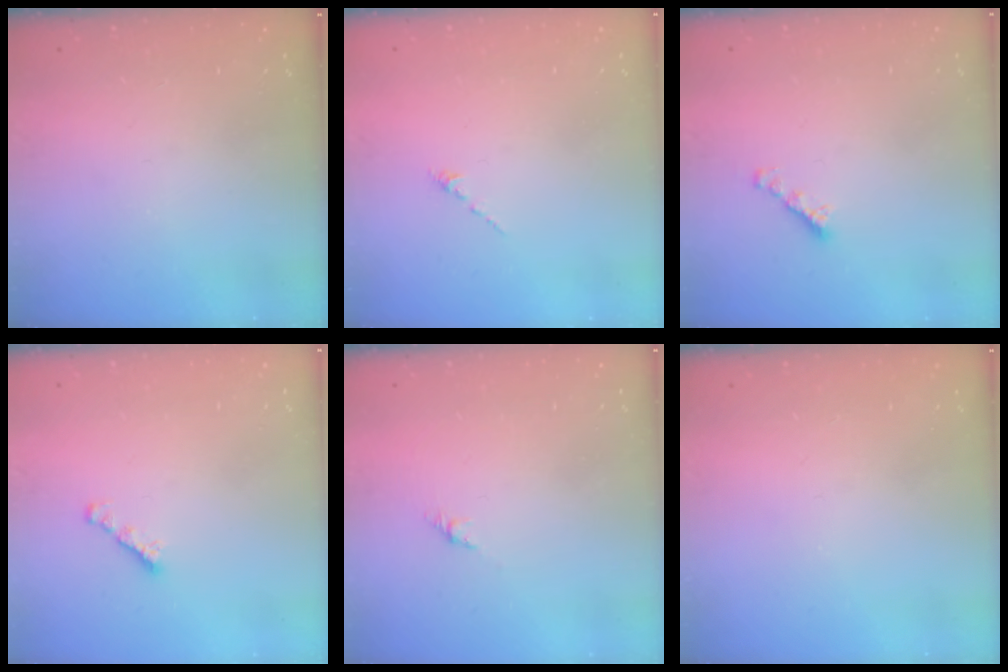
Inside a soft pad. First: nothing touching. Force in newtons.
{"total": 0.0}
{"total": 2.2, "press": 2.1, "slide": 0.5}
{"total": 1.7, "press": 1.6, "slide": 0.5}
{"total": 2.7, "press": 2.6, "slide": 0.7}
{"total": 0.0}